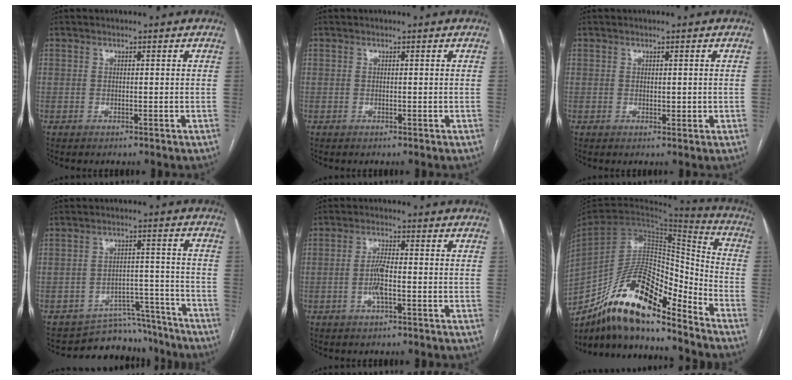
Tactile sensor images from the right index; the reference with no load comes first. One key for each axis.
{"total": 0.0}
{"total": 1.4, "fx": 0.1, "fy": 0.8, "fz": 1.1, "tx": -0.015, "ty": -0.003, "tz": 0.004}
{"total": 10.0, "fx": -9.4, "fy": 3.5, "fz": -0.7, "tx": 0.031, "ty": 0.048, "tz": -0.129}
{"total": 5.2, "fx": -1.3, "fy": 0.9, "fz": 5.0, "tx": -0.106, "ty": 0.003, "tz": -0.025}
{"total": 18.8, "fx": -13.8, "fy": 5.3, "fz": 11.7, "tx": -0.214, "ty": 0.023, "tz": -0.246}